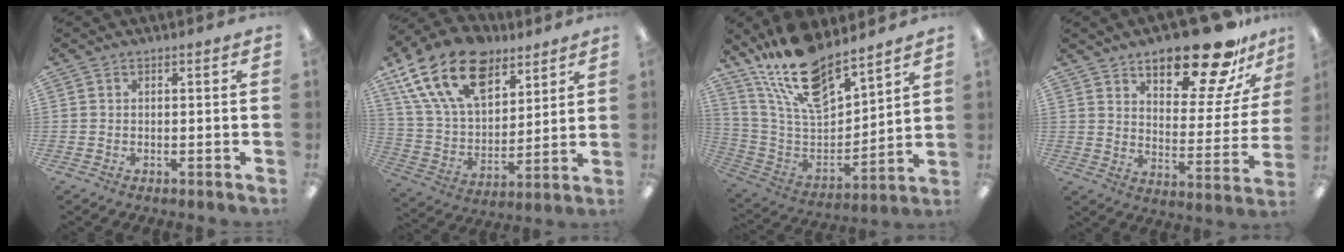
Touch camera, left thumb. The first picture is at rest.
{"total": 21.2, "force": [12.2, 12.5, 12.0], "torque": [-0.229, -0.054, 0.223]}
{"total": 19.3, "force": [15.6, 6.7, 9.1], "torque": [-0.188, -0.093, 0.279]}
{"total": 21.8, "force": [16.3, 7.9, 12.2], "torque": [-0.169, -0.108, 0.267]}